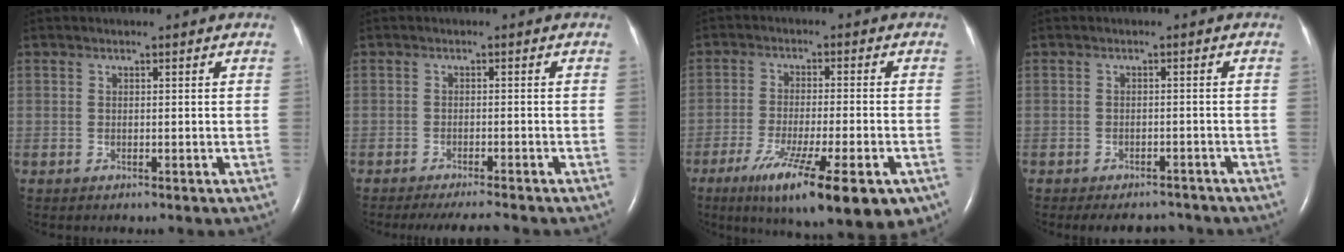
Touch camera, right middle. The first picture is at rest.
{"total": 5.2, "force": [-4.7, -0.2, 2.2], "torque": [-0.031, -0.017, -0.072]}
{"total": 17.0, "force": [-9.8, 2.9, 13.6], "torque": [-0.177, -0.038, -0.149]}
{"total": 5.4, "force": [-4.9, 1.8, 1.2], "torque": [-0.014, -0.004, -0.063]}